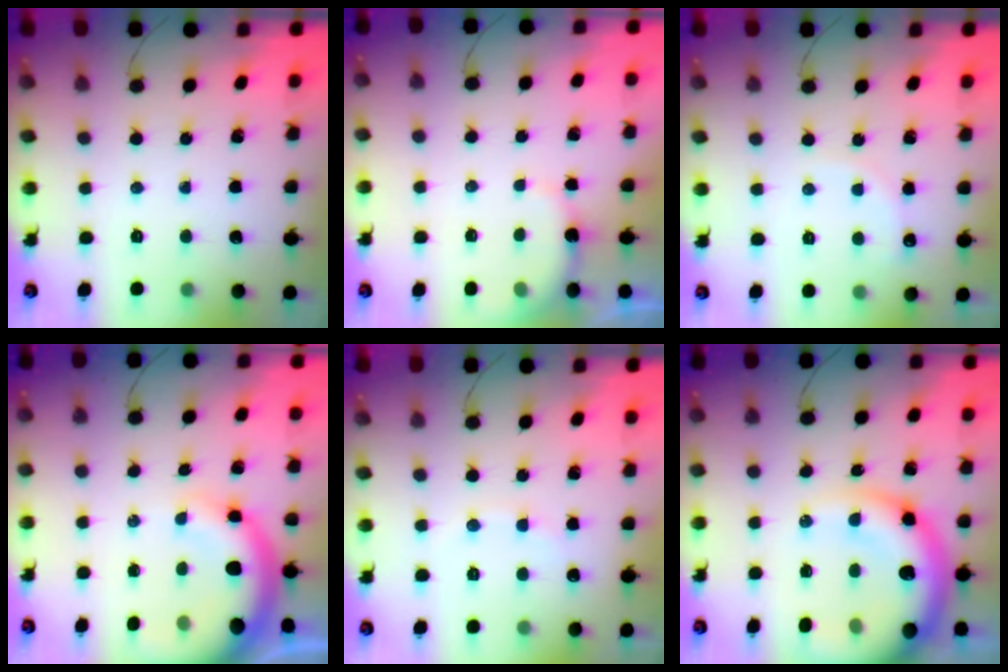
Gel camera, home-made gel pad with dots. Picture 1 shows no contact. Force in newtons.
{"total": 3.4, "press": 3.3, "slide": 0.8}
{"total": 6.7, "press": 6.5, "slide": 1.8}
{"total": 11.4, "press": 11.1, "slide": 2.6}
{"total": 7.3, "press": 7.1, "slide": 1.5}
{"total": 22.7, "press": 22.2, "slide": 5.0}